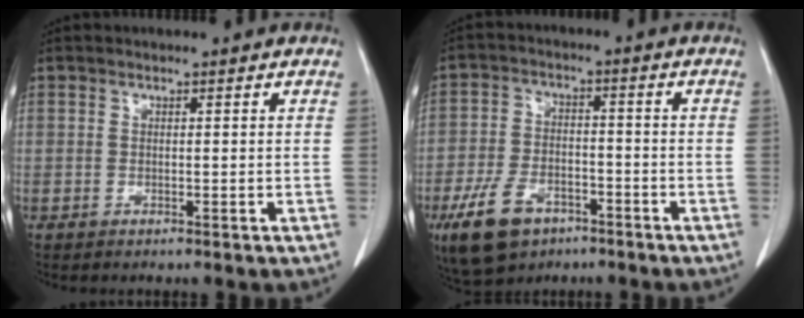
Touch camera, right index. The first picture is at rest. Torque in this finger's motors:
{"motor_torque": [0.02, -0.14, -0.09, -0.06]}